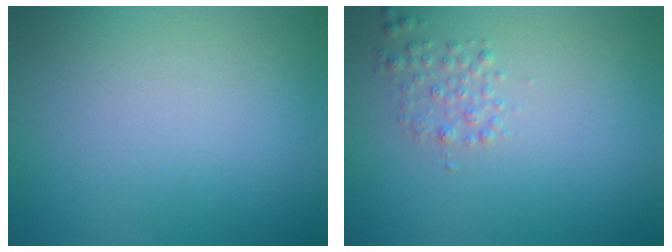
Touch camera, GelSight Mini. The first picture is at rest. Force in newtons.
{"total": 1.5, "press": 1.5, "slide": 0.0}